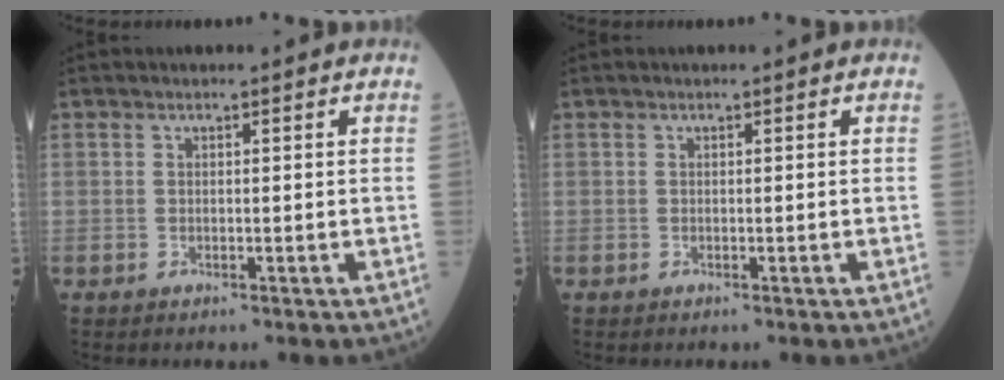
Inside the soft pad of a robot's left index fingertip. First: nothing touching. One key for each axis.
{"total": 0.0}